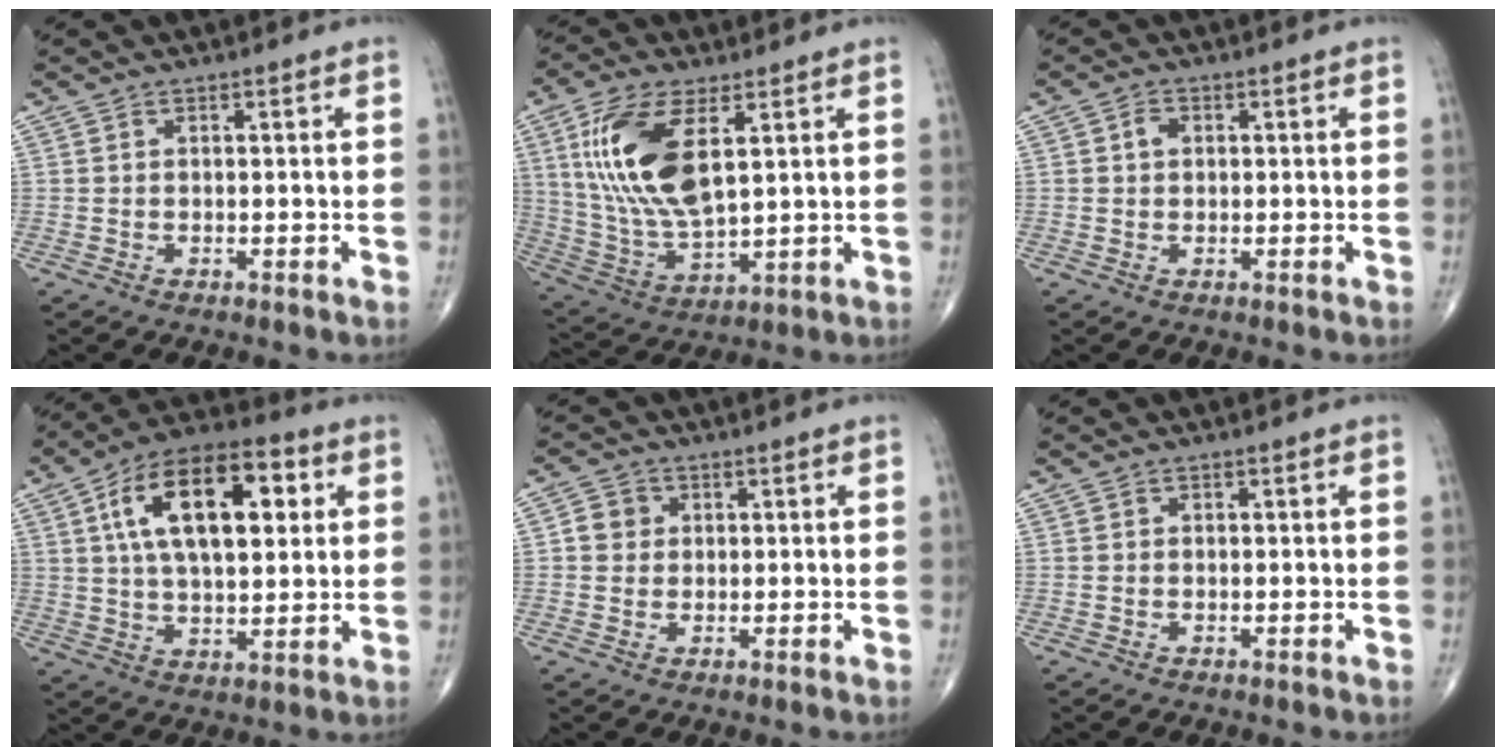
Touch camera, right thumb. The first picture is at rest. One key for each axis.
{"total": 16.9, "fx": 5.1, "fy": 7.4, "fz": 14.3, "tx": -0.294, "ty": -0.018, "tz": 0.107}
{"total": 2.1, "fx": 0.4, "fy": 1.7, "fz": 1.2, "tx": -0.013, "ty": 0.004, "tz": 0.004}
{"total": 19.7, "fx": 5.6, "fy": 9.8, "fz": 16.2, "tx": -0.246, "ty": 0.008, "tz": 0.086}
{"total": 3.6, "fx": 0.5, "fy": 3.4, "fz": 1.3, "tx": -0.005, "ty": 0.004, "tz": 0.004}
{"total": 0.0}